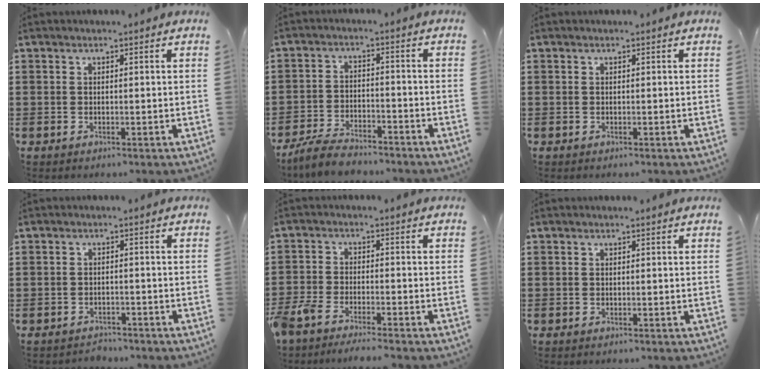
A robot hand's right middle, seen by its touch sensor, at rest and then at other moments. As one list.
[{"total": 5.3, "force": [-4.9, 1.1, 1.7], "torque": [-0.042, 0.002, -0.098]}, {"total": 0.0}, {"total": 1.9, "force": [-1.8, 0.5, -0.3], "torque": [-0.002, 0.002, -0.042]}, {"total": 4.1, "force": [-3.7, 0.5, 1.5], "torque": [-0.055, -0.011, -0.083]}, {"total": 0.0}]